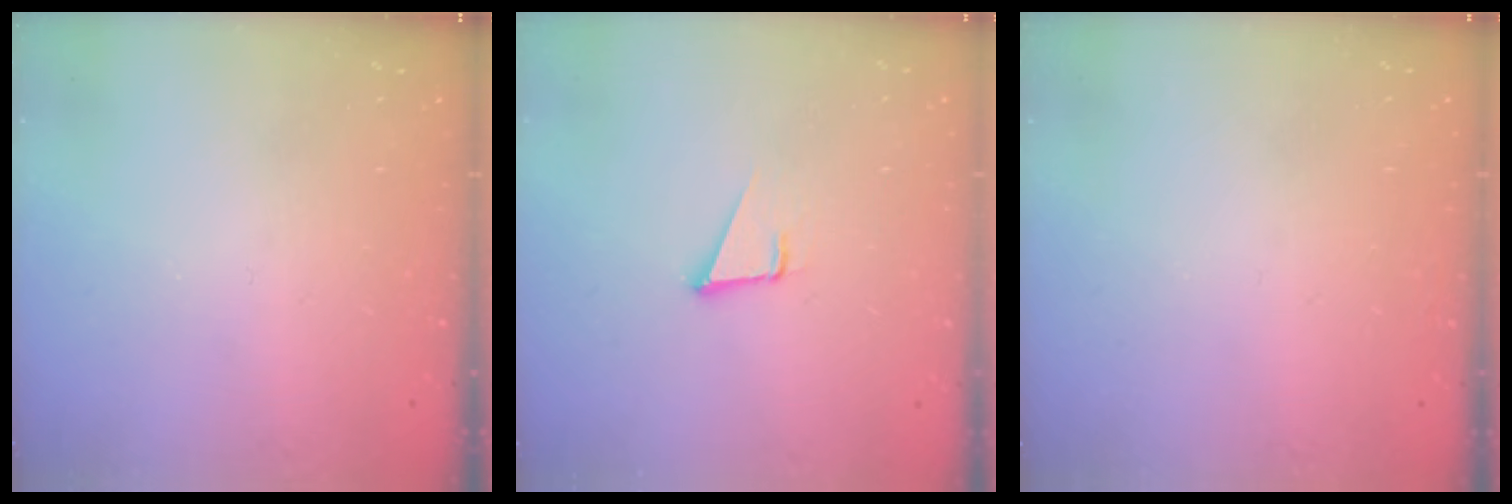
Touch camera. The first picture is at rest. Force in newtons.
{"total": 3.4, "press": 2.4, "slide": 2.4}
{"total": 1.6, "press": 1.6, "slide": 0.1}